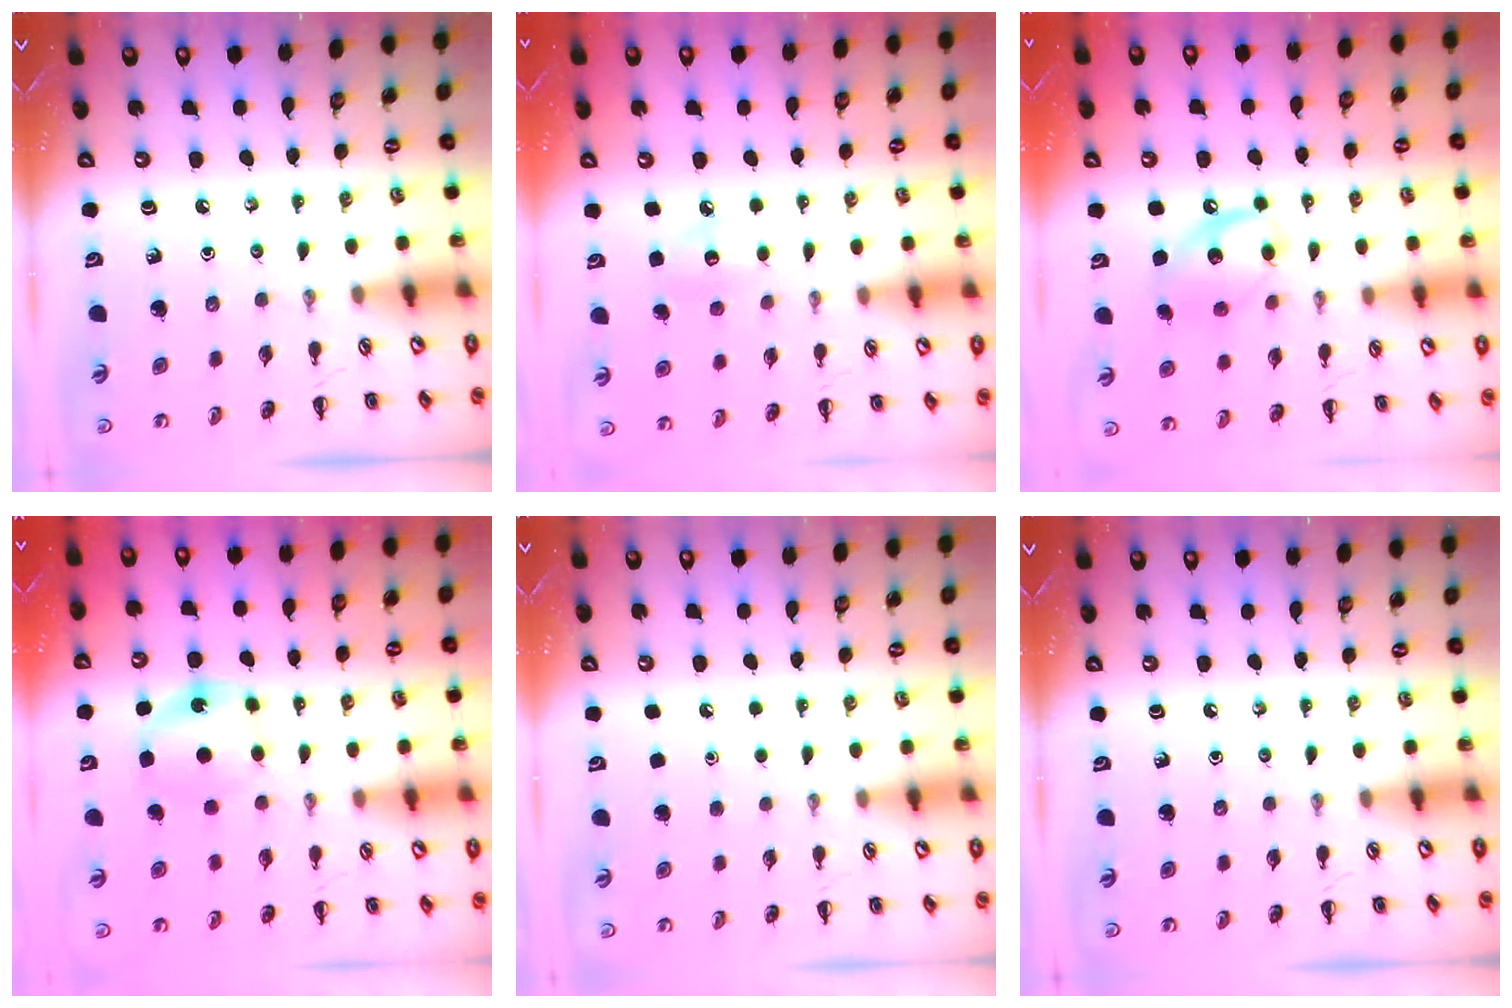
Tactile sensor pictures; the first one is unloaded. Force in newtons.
{"total": 7.6, "press": 7.4, "slide": 1.5}
{"total": 12.6, "press": 12.5, "slide": 1.8}
{"total": 6.3, "press": 6.1, "slide": 1.2}
{"total": 1.6, "press": 1.6, "slide": 0.1}
{"total": 0.0}